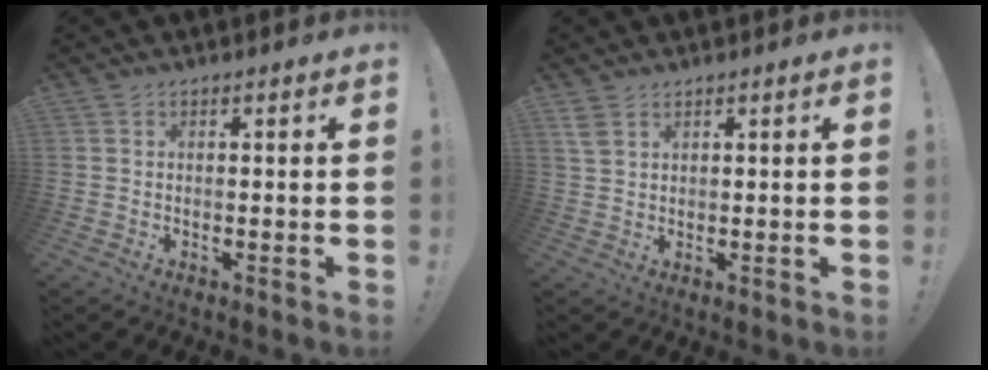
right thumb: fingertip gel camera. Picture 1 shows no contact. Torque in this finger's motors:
{"motor_torque": [0.19, 0.32, -0.12, -0.05, -0.03]}